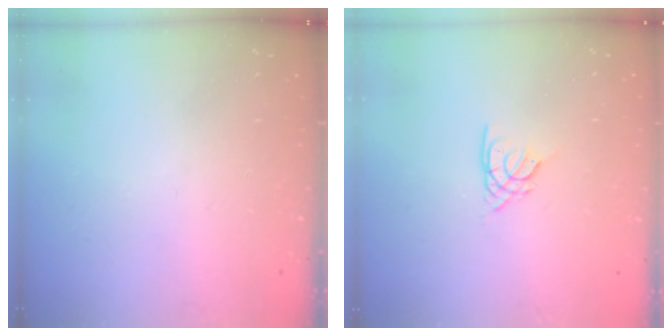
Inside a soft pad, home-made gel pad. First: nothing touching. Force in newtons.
{"total": 2.2, "press": 2.1, "slide": 0.5}